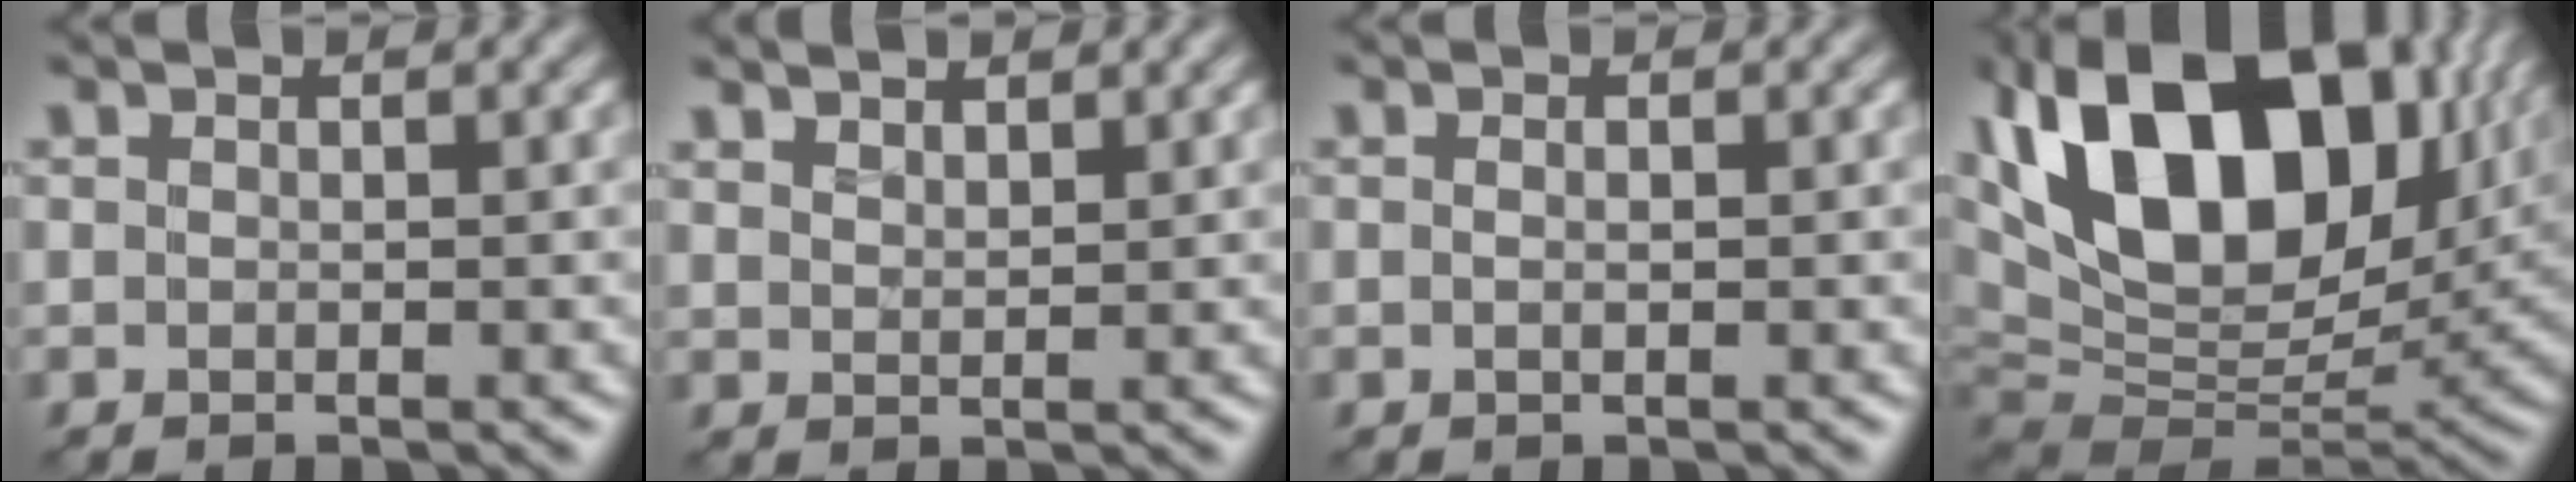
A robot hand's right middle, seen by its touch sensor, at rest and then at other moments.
{"total": 2.4, "force": [2.2, 0.7, 0.8], "torque": [-0.007, 0.003, 0.029]}
{"total": 0.6, "force": [0.0, 0.2, 0.5], "torque": [-0.011, -0.002, 0.000]}
{"total": 18.4, "force": [7.8, 10.6, 12.9], "torque": [-0.245, 0.030, 0.137]}